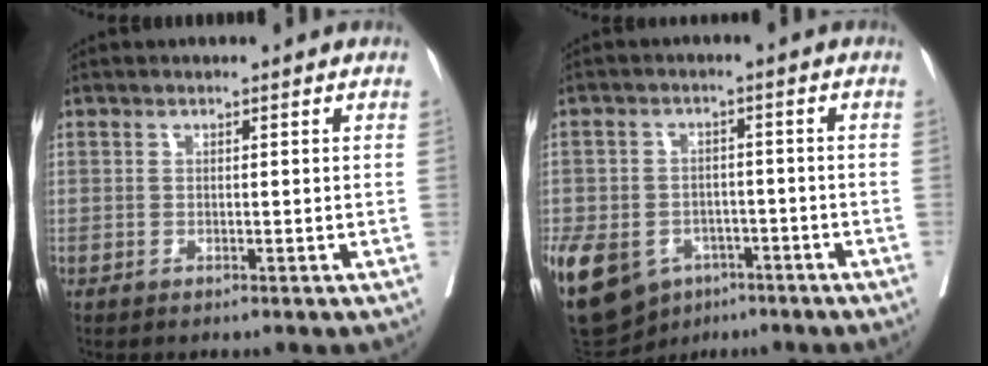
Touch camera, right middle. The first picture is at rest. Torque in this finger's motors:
{"motor_torque": [1.00, -0.55, 0.91, 0.21]}